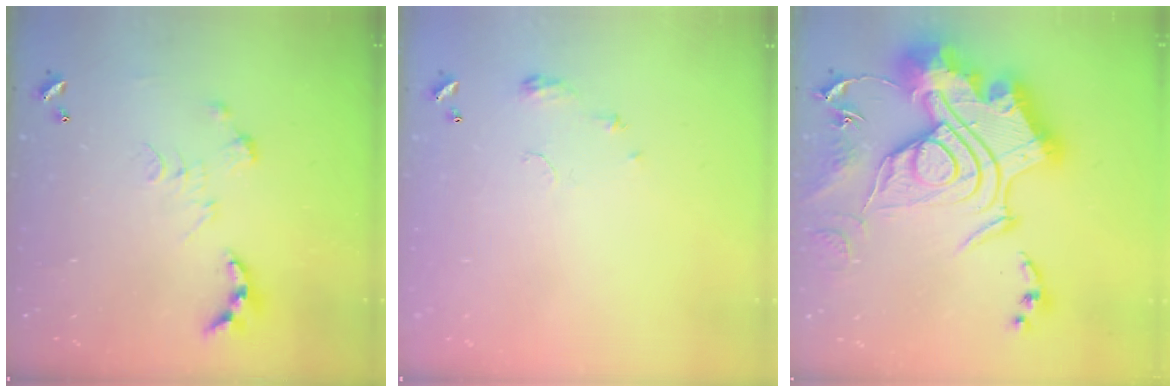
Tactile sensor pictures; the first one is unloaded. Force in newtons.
{"total": 4.5, "press": 4.5, "slide": 0.6}
{"total": 1.1, "press": 1.1, "slide": 0.0}